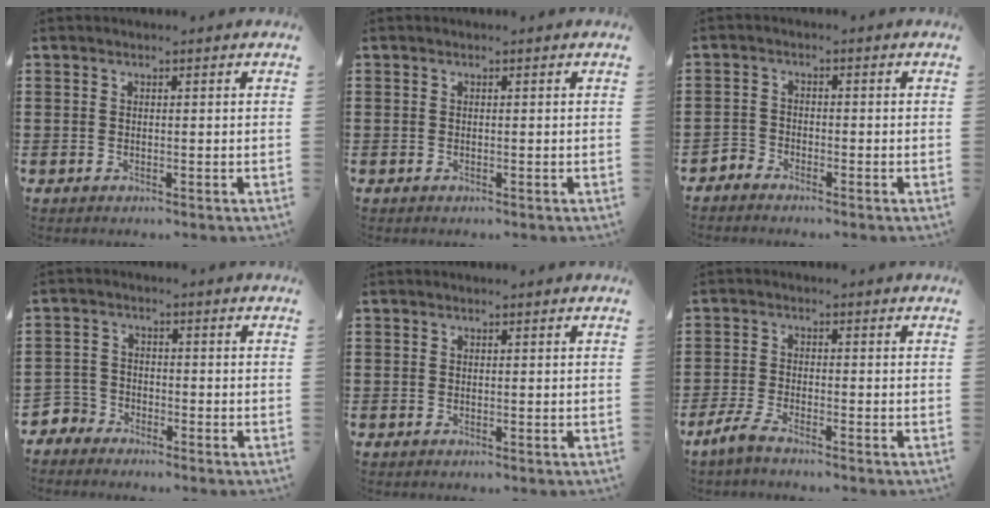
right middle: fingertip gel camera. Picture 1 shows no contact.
{"total": 0.0}
{"total": 2.4, "force": [-2.3, 0.6, -0.2], "torque": [-0.004, -0.001, -0.049]}
{"total": 3.5, "force": [-3.2, 1.5, -0.1], "torque": [-0.030, -0.008, -0.076]}
{"total": 0.0}
{"total": 3.3, "force": [-2.7, 0.6, 1.8], "torque": [-0.060, -0.006, -0.060]}